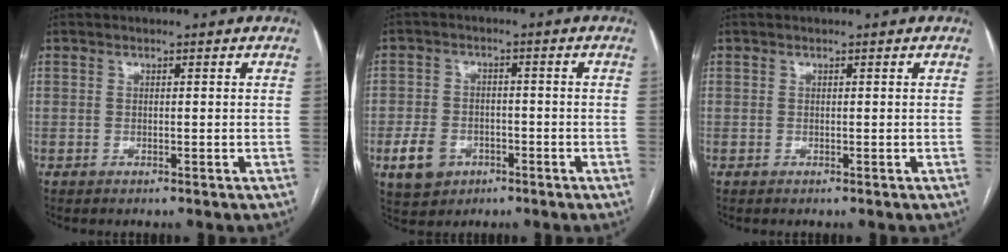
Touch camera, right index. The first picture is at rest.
{"total": 6.2, "force": [-2.6, 4.9, 2.7], "torque": [-0.061, 0.009, -0.033]}
{"total": 0.0}